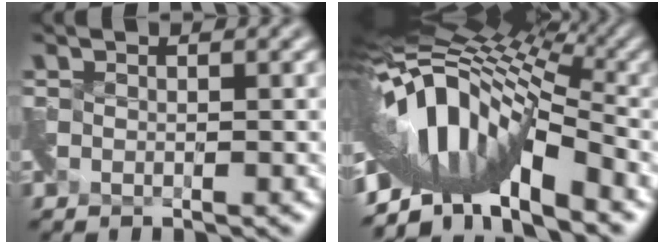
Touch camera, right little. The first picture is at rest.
{"total": 12.0, "force": [-4.2, 4.7, 10.2], "torque": [-0.179, 0.025, -0.070]}